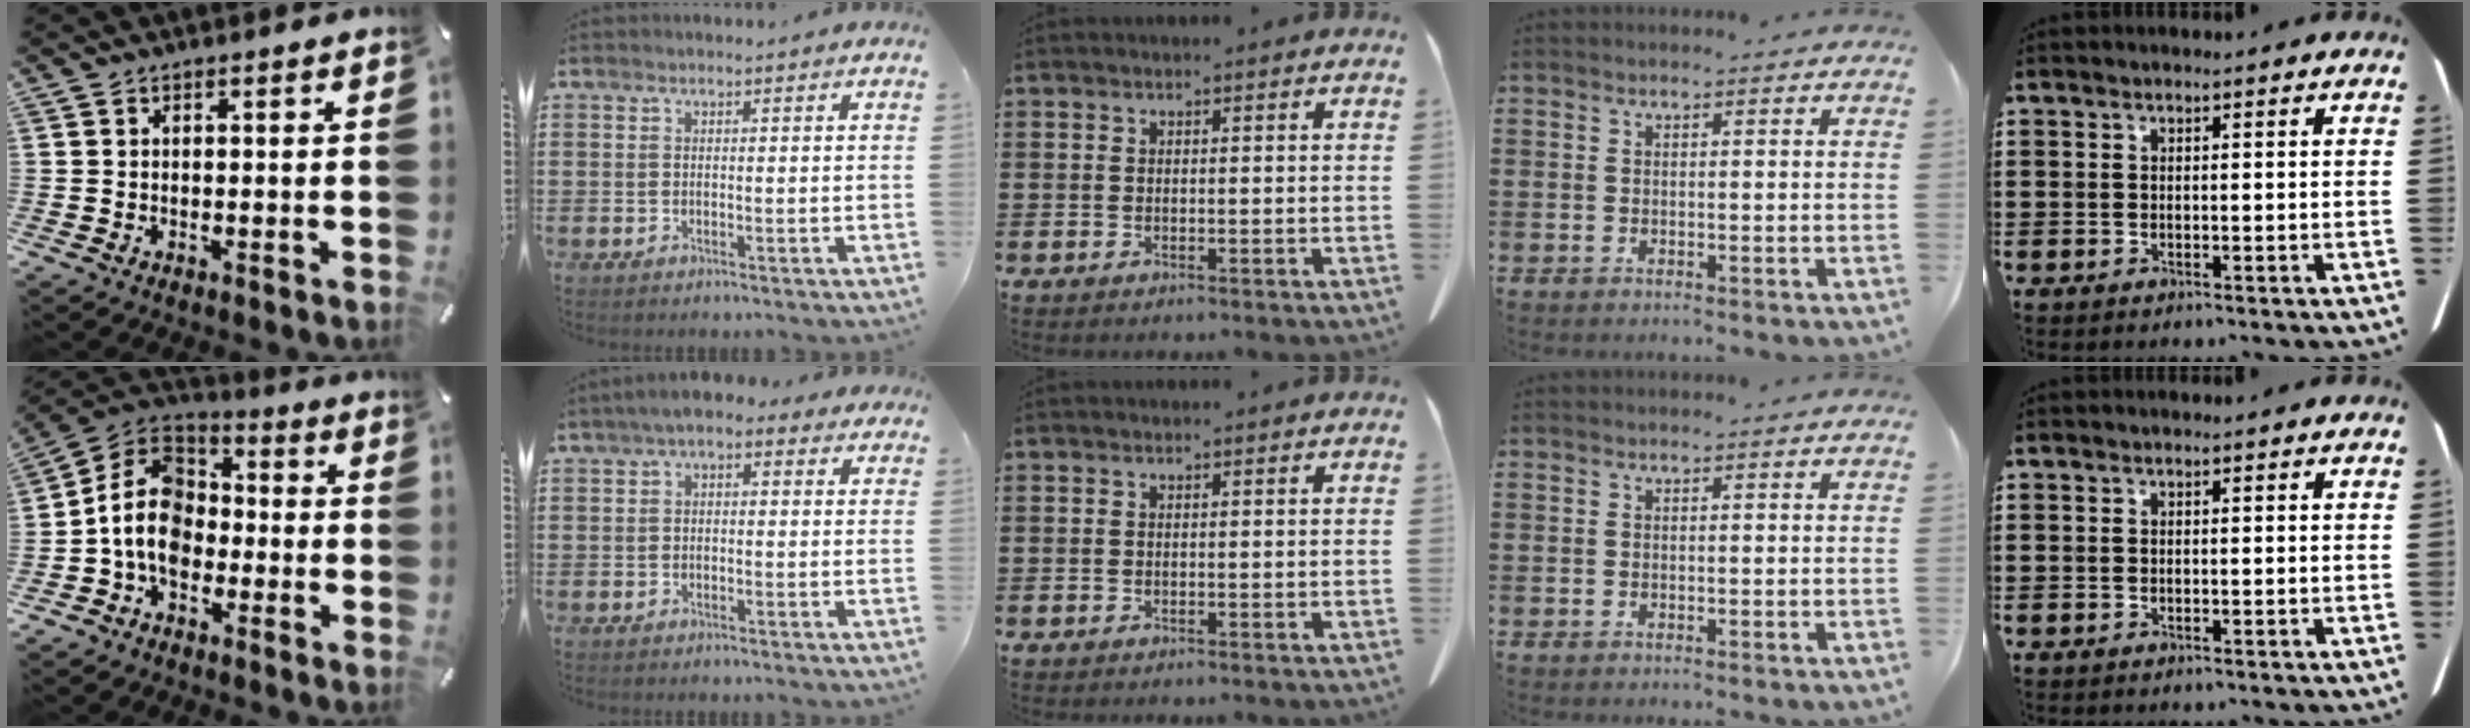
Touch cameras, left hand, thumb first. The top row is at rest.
{"thumb": {"total": 11.1, "force": [-4.1, 8.5, 5.9], "torque": [-0.142, 0.024, -0.081]}, "index": {"total": 2.4, "force": [-0.1, 1.4, 2.0], "torque": [-0.039, 0.010, -0.005]}}